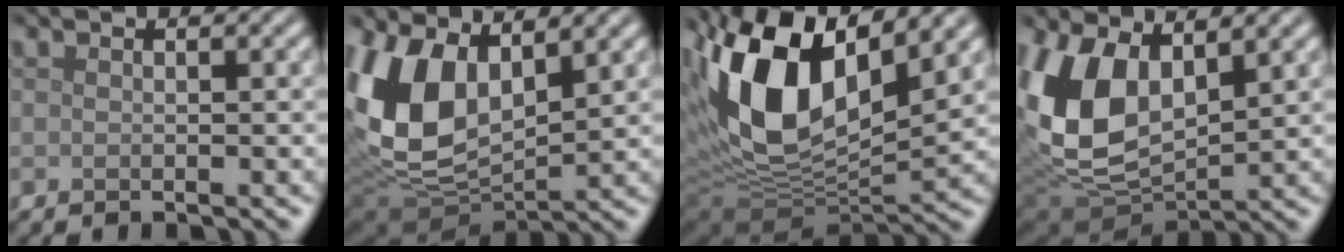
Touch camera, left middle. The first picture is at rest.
{"total": 13.1, "force": [2.6, 8.0, 10.0], "torque": [-0.238, -0.014, 0.045]}
{"total": 15.4, "force": [4.7, 7.6, 12.5], "torque": [-0.247, 0.012, 0.079]}
{"total": 11.7, "force": [2.3, 7.2, 9.0], "torque": [-0.222, -0.005, 0.041]}